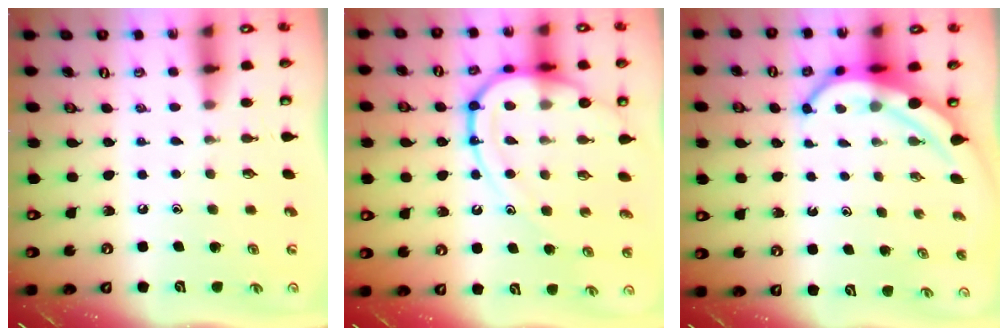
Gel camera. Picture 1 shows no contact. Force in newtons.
{"total": 14.9, "press": 14.8, "slide": 1.3}
{"total": 7.4, "press": 7.3, "slide": 1.1}